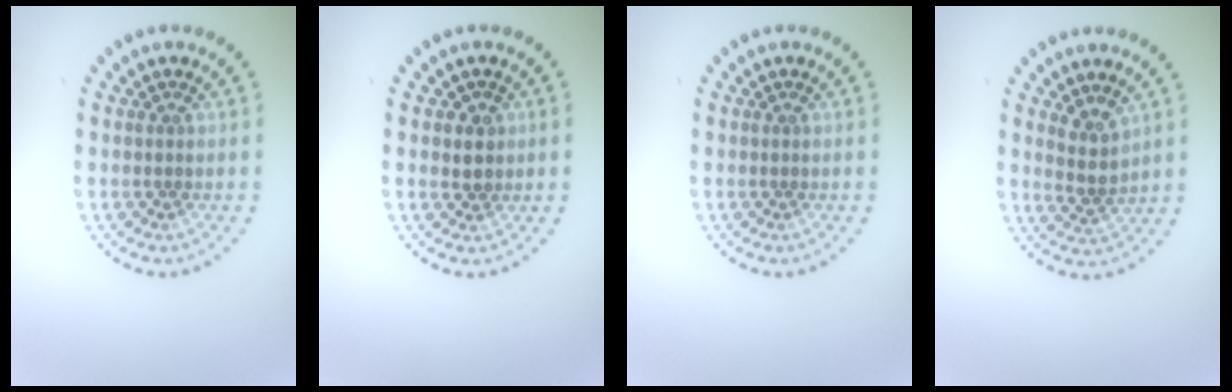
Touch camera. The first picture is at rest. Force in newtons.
{"total": 1.3, "press": 1.2, "slide": 0.5}
{"total": 0.0}
{"total": 2.2, "press": 1.9, "slide": 1.2}